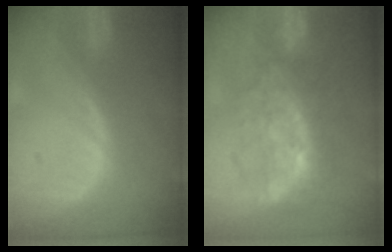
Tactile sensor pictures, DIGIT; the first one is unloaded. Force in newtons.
{"total": 9.0, "press": 7.6, "slide": 4.8}